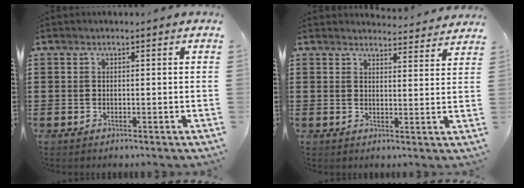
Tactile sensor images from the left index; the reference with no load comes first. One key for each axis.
{"total": 3.2, "fx": 3.2, "fy": 0.4, "fz": 0.1, "tx": -0.007, "ty": -0.021, "tz": 0.057}